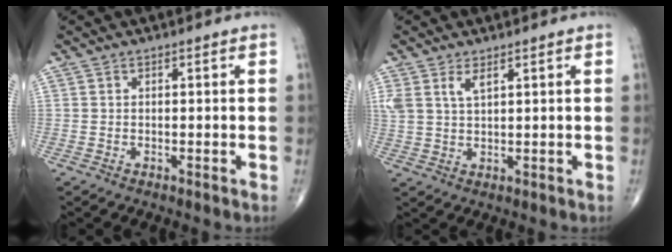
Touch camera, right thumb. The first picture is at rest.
{"total": 3.8, "force": [2.1, 1.5, 2.8], "torque": [-0.063, -0.001, 0.048]}